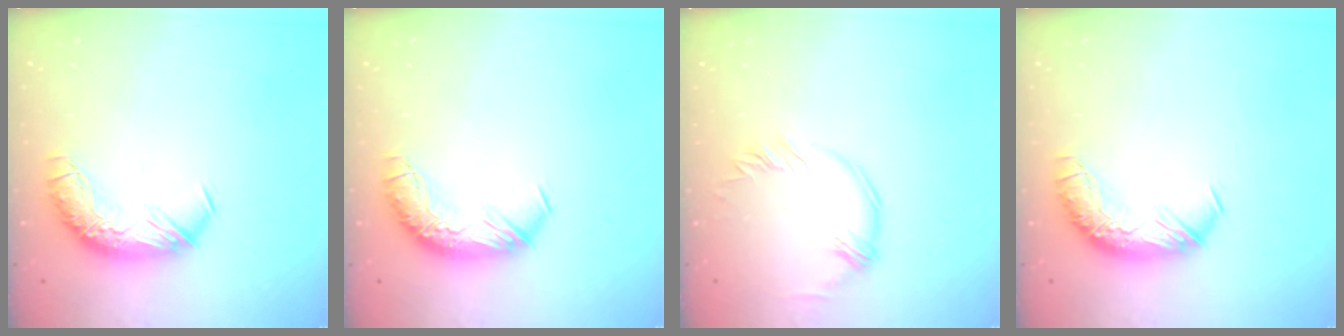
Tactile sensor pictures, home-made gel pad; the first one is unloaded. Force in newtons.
{"total": 0.0}
{"total": 2.1, "press": 2.0, "slide": 0.5}
{"total": 0.0}